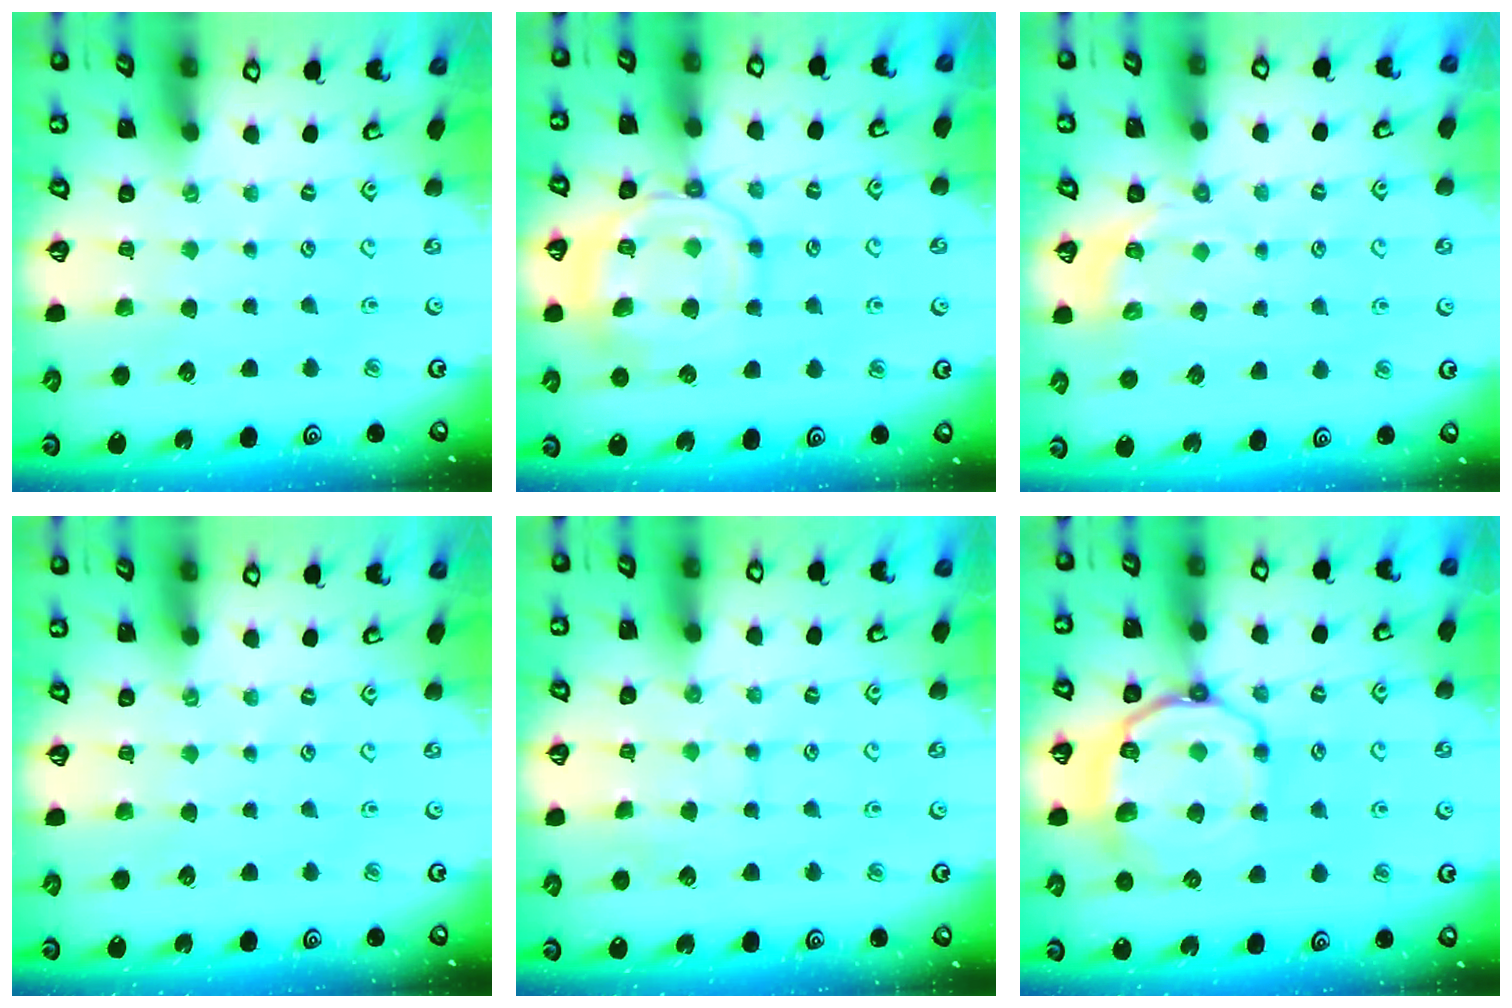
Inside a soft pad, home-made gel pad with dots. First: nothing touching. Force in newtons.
{"total": 12.7, "press": 12.7, "slide": 1.0}
{"total": 3.8, "press": 3.4, "slide": 1.8}
{"total": 0.0}
{"total": 6.8, "press": 6.7, "slide": 0.6}
{"total": 14.2, "press": 14.1, "slide": 1.6}